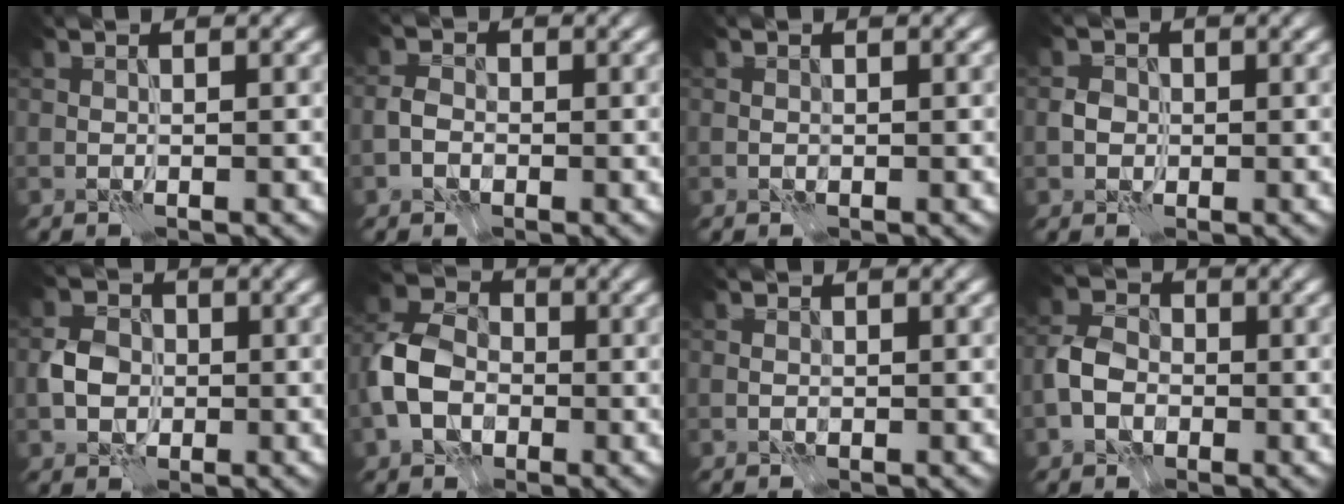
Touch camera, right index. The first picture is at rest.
{"total": 2.0, "force": [-0.8, 1.5, 1.0], "torque": [-0.016, 0.006, -0.023]}
{"total": 0.0}
{"total": 1.5, "force": [-0.2, 1.4, 0.6], "torque": [-0.007, 0.001, -0.009]}
{"total": 3.2, "force": [-0.5, 2.6, 1.7], "torque": [-0.031, 0.004, -0.014]}
{"total": 6.7, "force": [-1.9, 4.8, 4.2], "torque": [-0.093, 0.005, -0.048]}
{"total": 0.7, "force": [-0.2, 0.6, 0.3], "torque": [-0.003, 0.000, -0.007]}
{"total": 4.0, "force": [-1.3, 3.0, 2.2], "torque": [-0.046, 0.004, -0.033]}